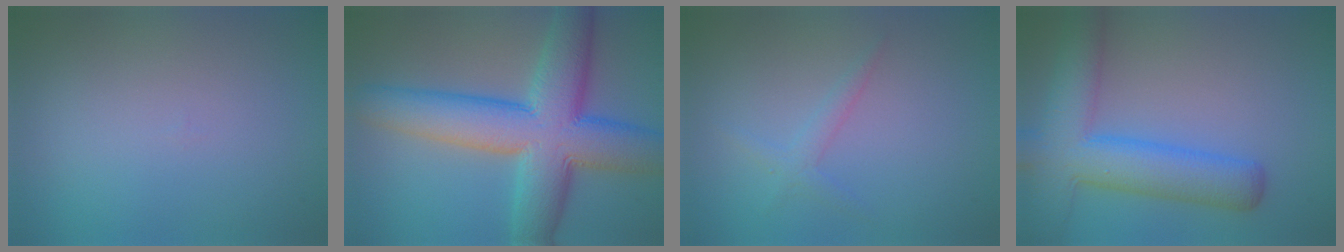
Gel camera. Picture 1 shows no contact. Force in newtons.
{"total": 11.4, "press": 11.4, "slide": 0.1}
{"total": 1.4, "press": 1.4, "slide": 0.0}
{"total": 8.5, "press": 8.4, "slide": 0.5}